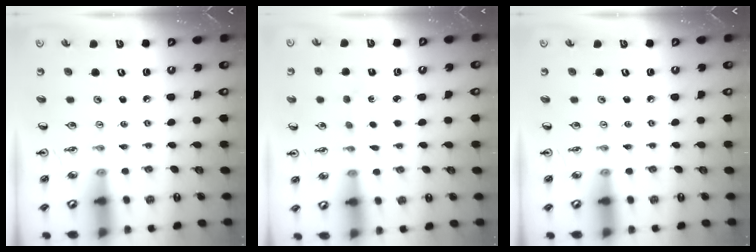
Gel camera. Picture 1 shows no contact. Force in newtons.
{"total": 1.6, "press": 1.6, "slide": 0.3}
{"total": 0.0}